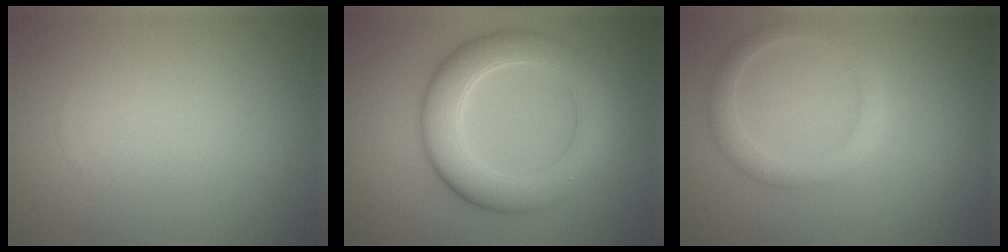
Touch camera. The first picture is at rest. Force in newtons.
{"total": 6.5, "press": 6.5, "slide": 0.4}
{"total": 2.4, "press": 2.4, "slide": 0.2}